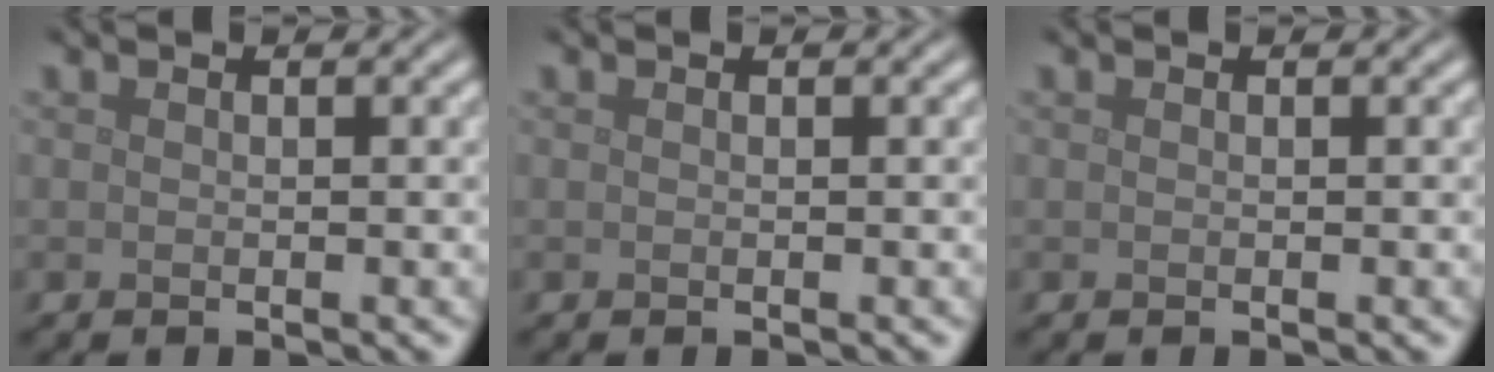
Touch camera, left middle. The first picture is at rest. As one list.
[{"total": 0.0}, {"total": 0.0}]